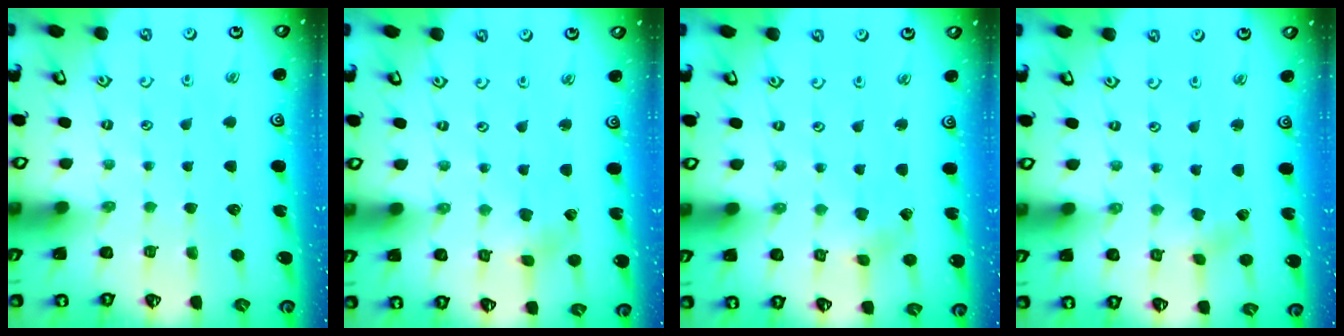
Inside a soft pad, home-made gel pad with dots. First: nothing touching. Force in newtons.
{"total": 2.5, "press": 2.4, "slide": 0.4}
{"total": 2.4, "press": 2.4, "slide": 0.3}
{"total": 1.6, "press": 1.6, "slide": 0.1}